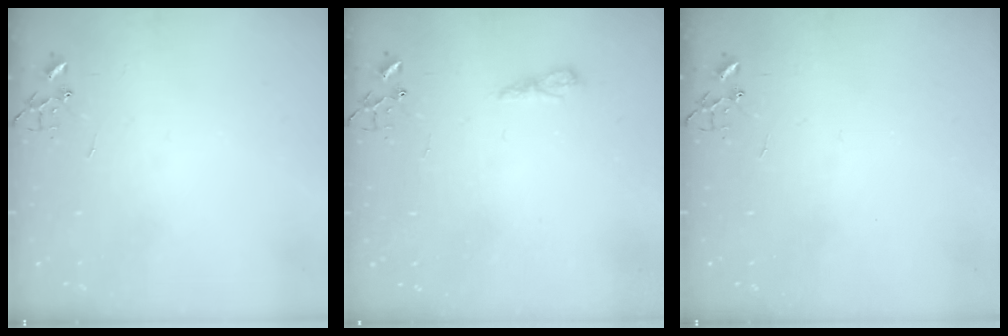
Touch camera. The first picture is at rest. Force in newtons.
{"total": 5.5, "press": 5.5, "slide": 0.6}
{"total": 0.0}